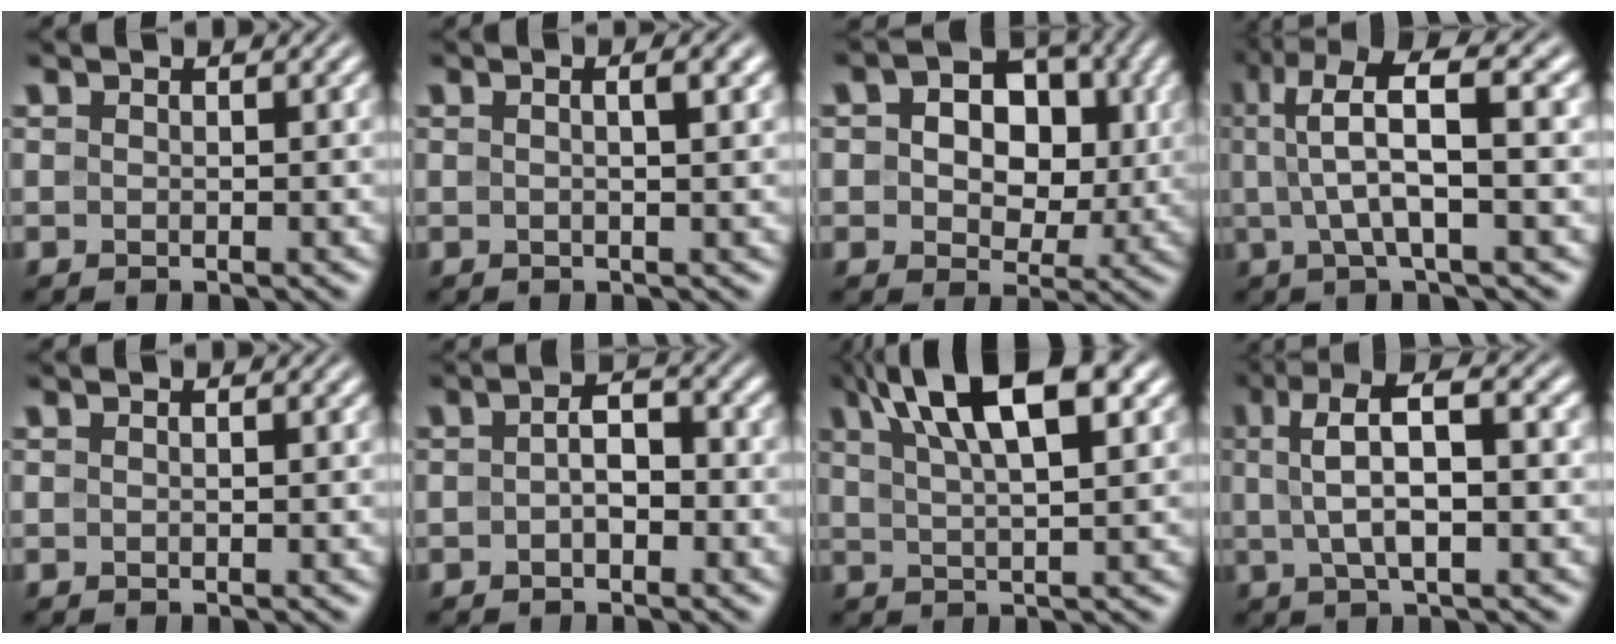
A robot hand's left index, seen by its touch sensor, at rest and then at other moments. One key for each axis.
{"total": 3.2, "fx": 1.0, "fy": 1.2, "fz": 2.7, "tx": -0.021, "ty": 0.009, "tz": -0.009}
{"total": 8.1, "fx": 1.3, "fy": 5.6, "fz": 5.7, "tx": -0.074, "ty": -0.002, "tz": 0.018}
{"total": 7.6, "fx": 1.7, "fy": 2.0, "fz": 7.2, "tx": -0.122, "ty": 0.019, "tz": 0.023}
{"total": 0.0}
{"total": 2.5, "fx": -0.5, "fy": 1.3, "fz": 2.0, "tx": -0.037, "ty": 0.003, "tz": -0.014}
{"total": 9.5, "fx": 5.0, "fy": 3.2, "fz": 7.4, "tx": -0.095, "ty": 0.026, "tz": 0.066}
{"total": 6.2, "fx": 1.0, "fy": 2.0, "fz": 5.8, "tx": -0.100, "ty": 0.015, "tz": 0.012}